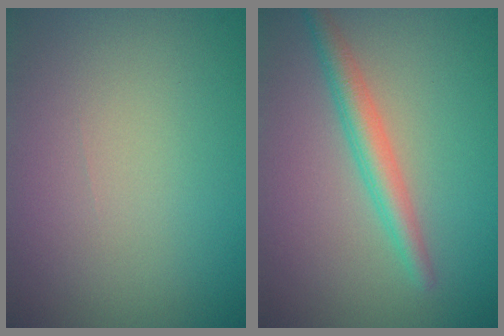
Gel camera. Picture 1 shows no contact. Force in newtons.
{"total": 2.8, "press": 2.8, "slide": 0.0}